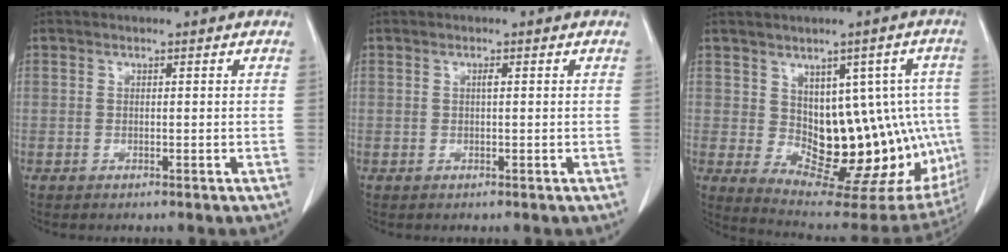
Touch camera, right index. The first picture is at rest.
{"total": 0.6, "force": [0.2, 0.1, 0.6], "torque": [-0.012, 0.001, 0.002]}
{"total": 17.1, "force": [-0.2, 9.0, 14.5], "torque": [-0.162, 0.015, 0.024]}